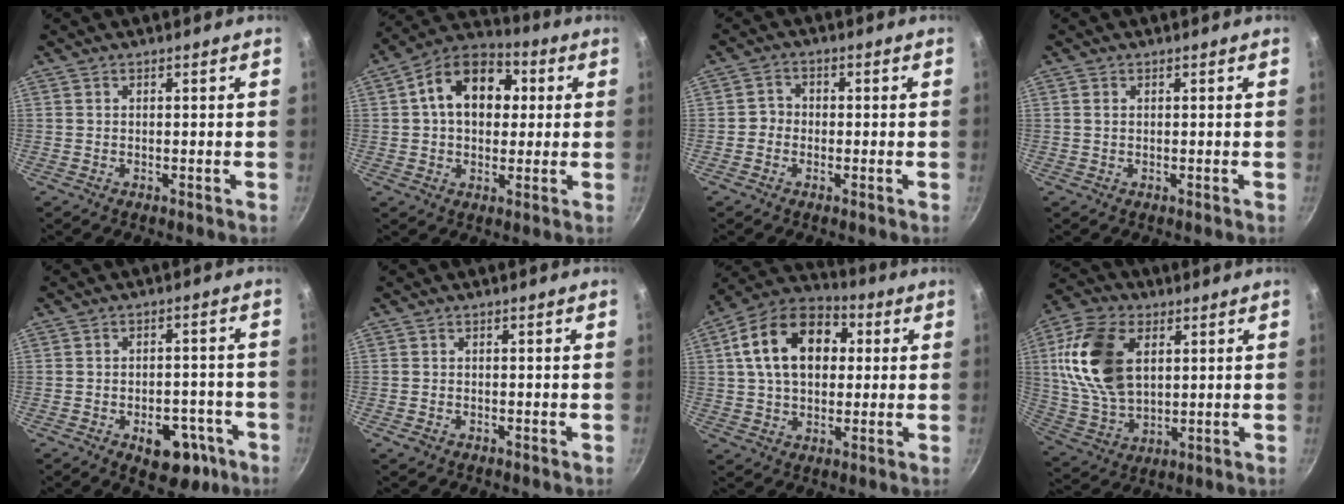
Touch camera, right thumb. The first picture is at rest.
{"total": 15.2, "force": [2.8, 10.7, 10.4], "torque": [-0.128, 0.023, 0.026]}
{"total": 2.8, "force": [-0.8, 2.5, 0.9], "torque": [0.002, 0.013, -0.023]}
{"total": 0.8, "force": [0.2, 0.5, 0.5], "torque": [-0.010, 0.002, 0.004]}
{"total": 10.4, "force": [-4.6, 6.3, 6.8], "torque": [-0.048, 0.026, -0.052]}
{"total": 1.5, "force": [-0.8, 1.0, 0.7], "torque": [-0.014, 0.001, -0.013]}
{"total": 17.7, "force": [3.6, 12.1, 12.5], "torque": [-0.185, 0.026, 0.046]}
{"total": 17.8, "force": [4.4, 11.2, 13.1], "torque": [-0.235, -0.002, 0.089]}